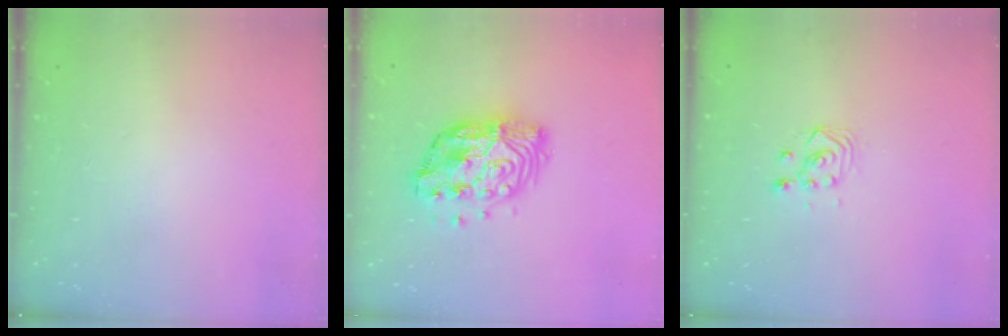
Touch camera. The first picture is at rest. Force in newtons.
{"total": 14.0, "press": 13.9, "slide": 1.1}
{"total": 3.2, "press": 2.9, "slide": 1.4}